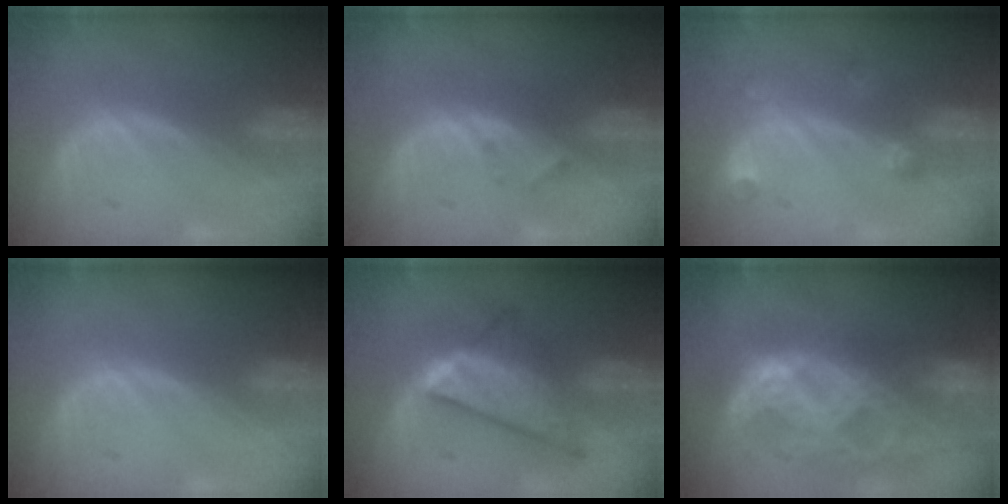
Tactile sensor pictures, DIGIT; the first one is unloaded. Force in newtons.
{"total": 1.3, "press": 1.3, "slide": 0.4}
{"total": 2.6, "press": 2.6, "slide": 0.2}
{"total": 0.0}
{"total": 8.9, "press": 8.9, "slide": 0.5}
{"total": 11.2, "press": 9.4, "slide": 6.0}